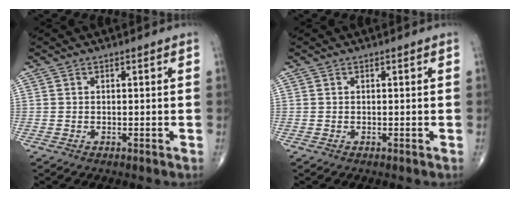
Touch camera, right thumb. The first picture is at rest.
{"total": 0.0}